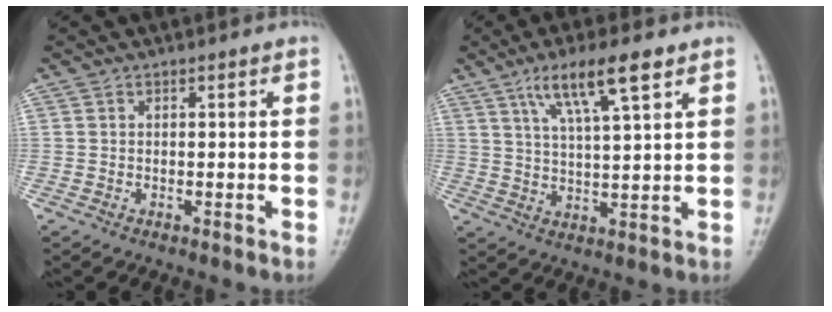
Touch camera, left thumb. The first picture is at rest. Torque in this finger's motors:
{"motor_torque": [2.56, 2.45, 0.63, -0.33, 0.15]}